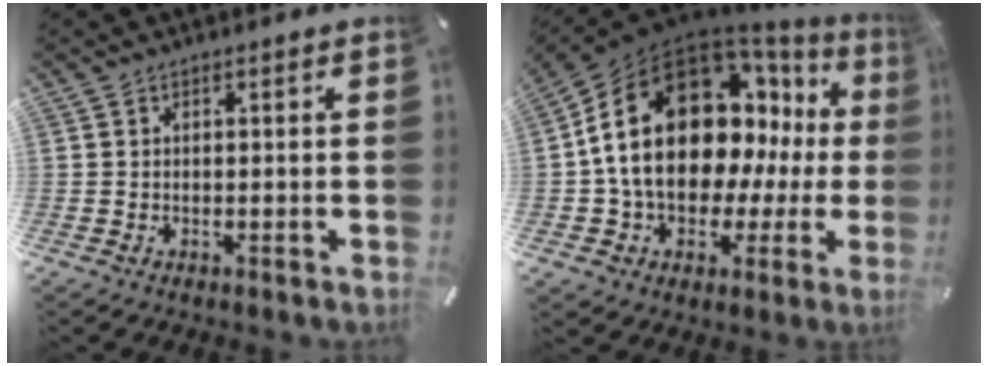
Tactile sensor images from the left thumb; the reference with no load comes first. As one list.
[{"total": 21.8, "force": [4.6, 15.2, 14.9], "torque": [-0.264, -0.043, 0.087]}]